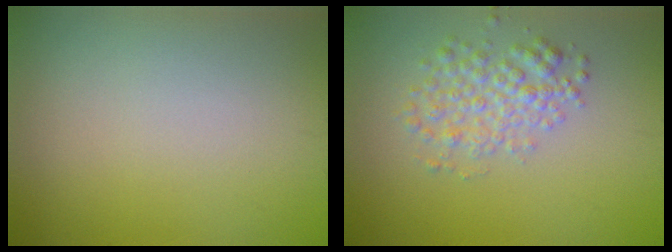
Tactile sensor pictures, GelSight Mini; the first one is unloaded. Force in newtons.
{"total": 3.3, "press": 3.3, "slide": 0.1}